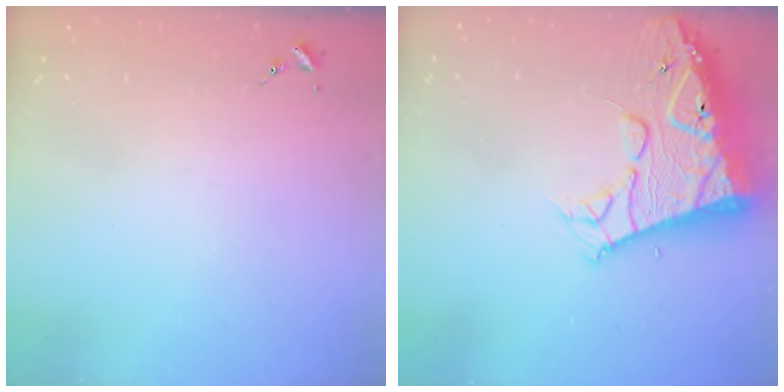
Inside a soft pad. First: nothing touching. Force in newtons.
{"total": 18.2, "press": 18.1, "slide": 1.8}